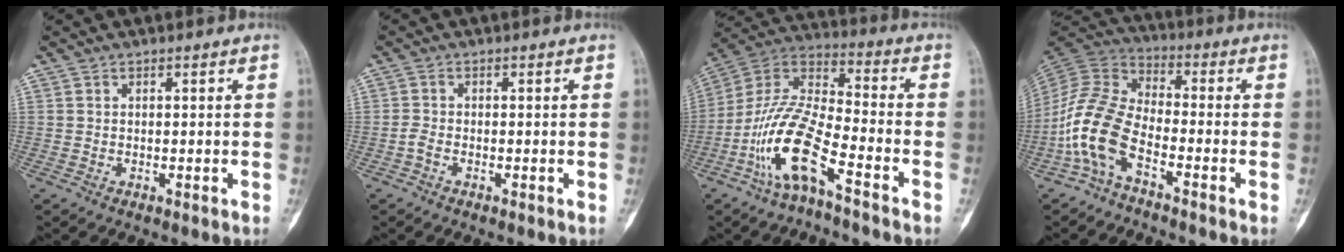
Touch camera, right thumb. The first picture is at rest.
{"total": 1.5, "force": [-0.8, 0.7, 1.0], "torque": [-0.026, 0.005, -0.021]}
{"total": 14.7, "force": [-7.7, 4.1, 11.9], "torque": [-0.248, 0.061, -0.156]}
{"total": 11.6, "force": [-5.3, 5.5, 8.7], "torque": [-0.186, 0.050, -0.120]}